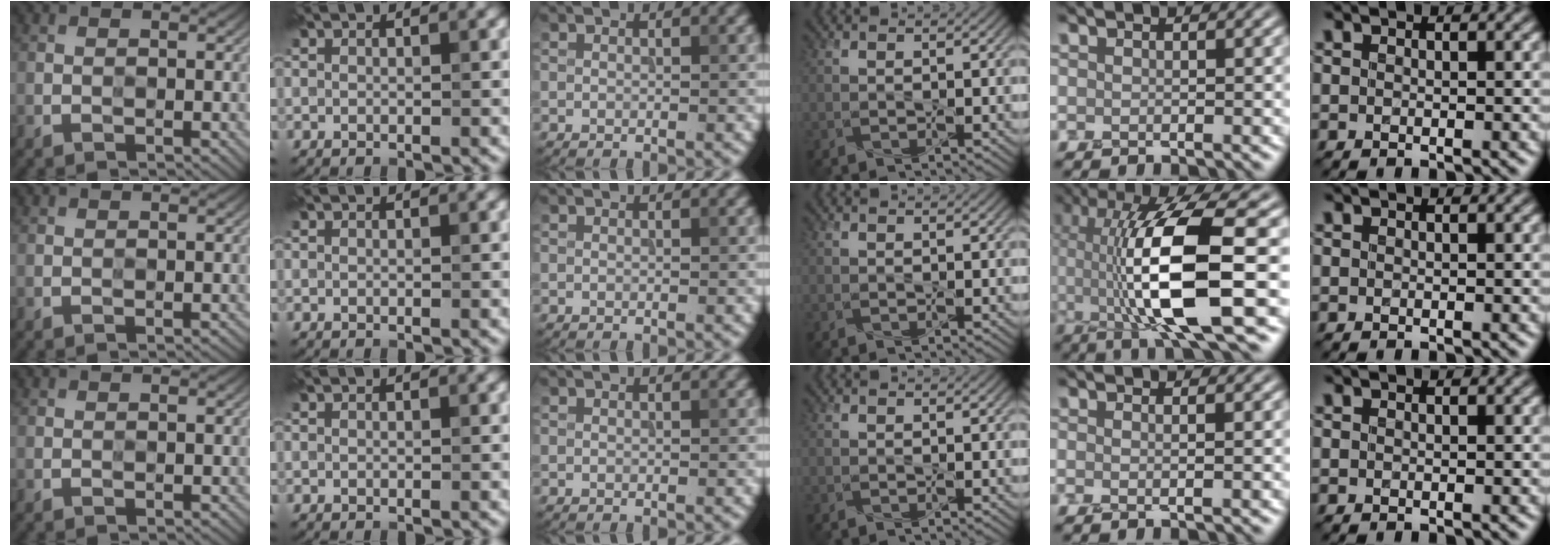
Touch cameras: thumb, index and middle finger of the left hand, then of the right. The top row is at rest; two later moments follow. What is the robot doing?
{"motion": "screw", "object": "flashlight"}